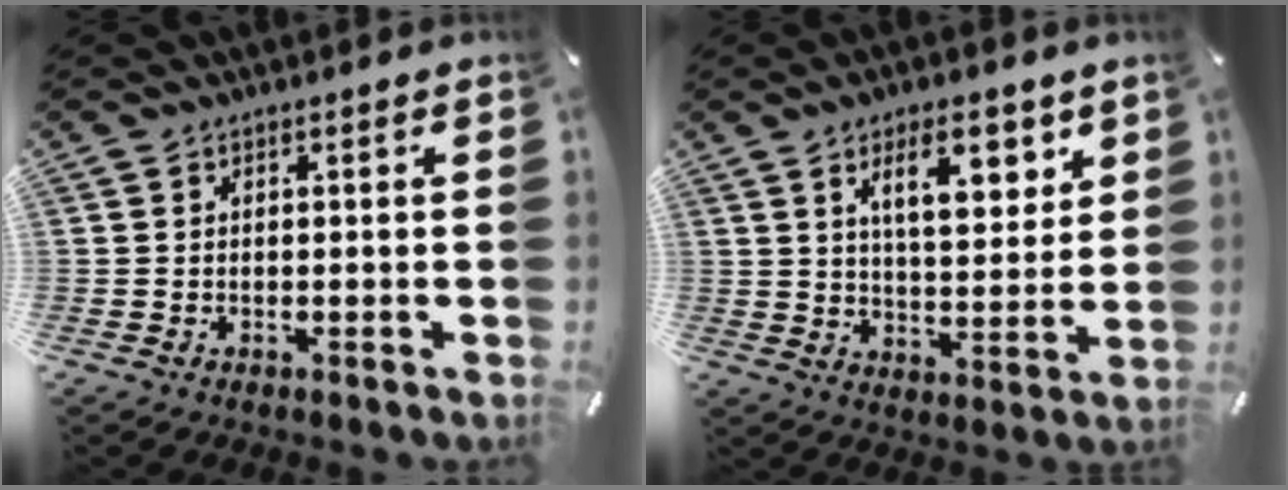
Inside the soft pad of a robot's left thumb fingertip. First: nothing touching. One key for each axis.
{"total": 11.6, "fx": 6.1, "fy": 5.0, "fz": 8.6, "tx": -0.127, "ty": -0.019, "tz": 0.099}